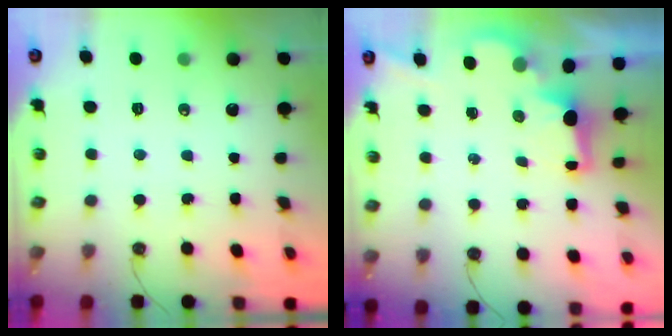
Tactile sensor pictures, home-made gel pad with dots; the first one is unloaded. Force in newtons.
{"total": 2.0, "press": 1.9, "slide": 0.7}